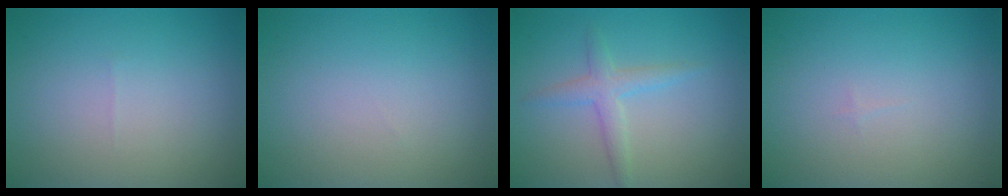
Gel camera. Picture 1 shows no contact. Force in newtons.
{"total": 0.0}
{"total": 2.2, "press": 2.2, "slide": 0.1}
{"total": 0.0}